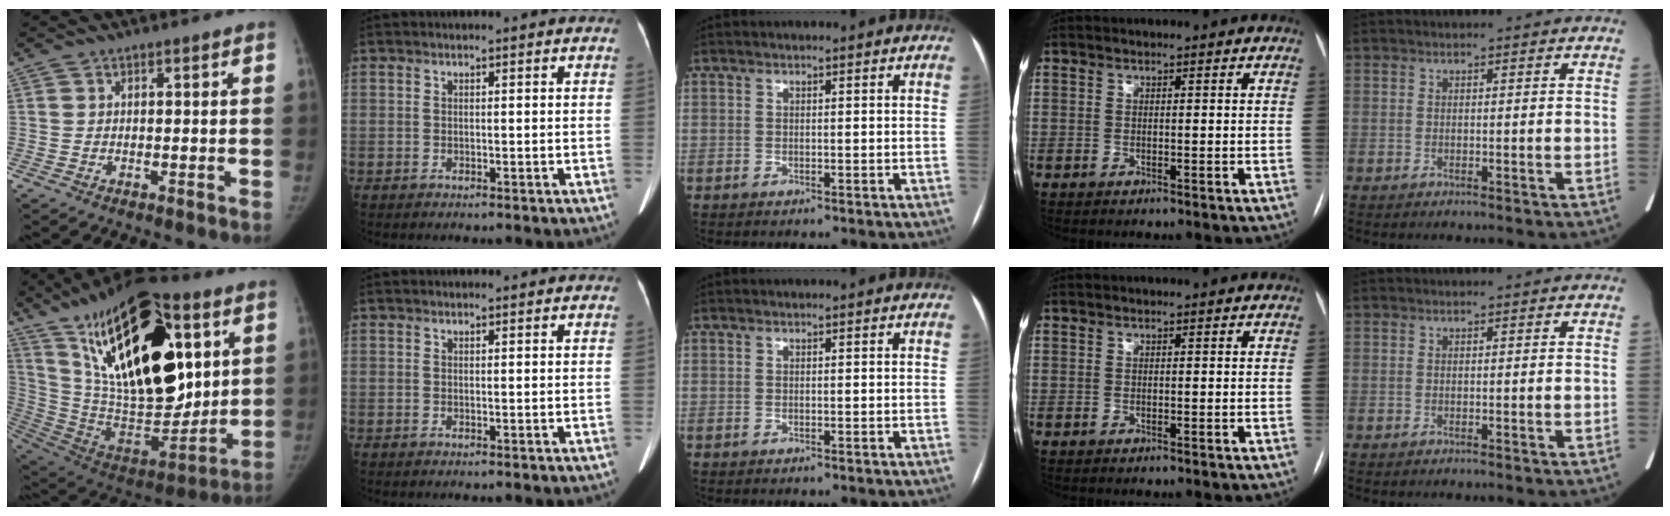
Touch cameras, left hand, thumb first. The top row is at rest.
{"thumb": {"total": 35.4, "force": [13.5, 15.8, 28.7], "torque": [-0.465, -0.029, 0.243]}, "index": {"total": 1.7, "force": [1.6, 0.3, 0.6], "torque": [-0.008, 0.002, 0.017]}}